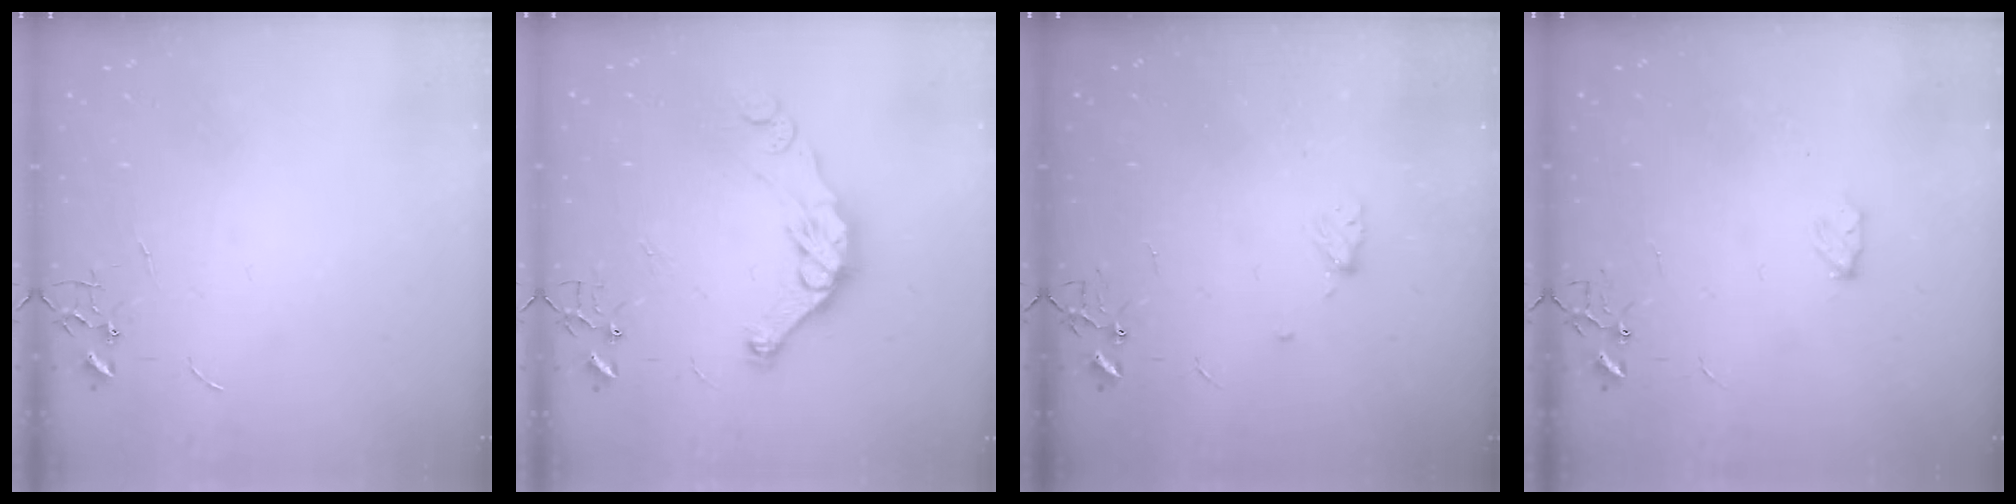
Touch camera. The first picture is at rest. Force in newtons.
{"total": 14.4, "press": 14.3, "slide": 1.3}
{"total": 6.2, "press": 5.4, "slide": 3.0}
{"total": 3.8, "press": 3.8, "slide": 0.6}